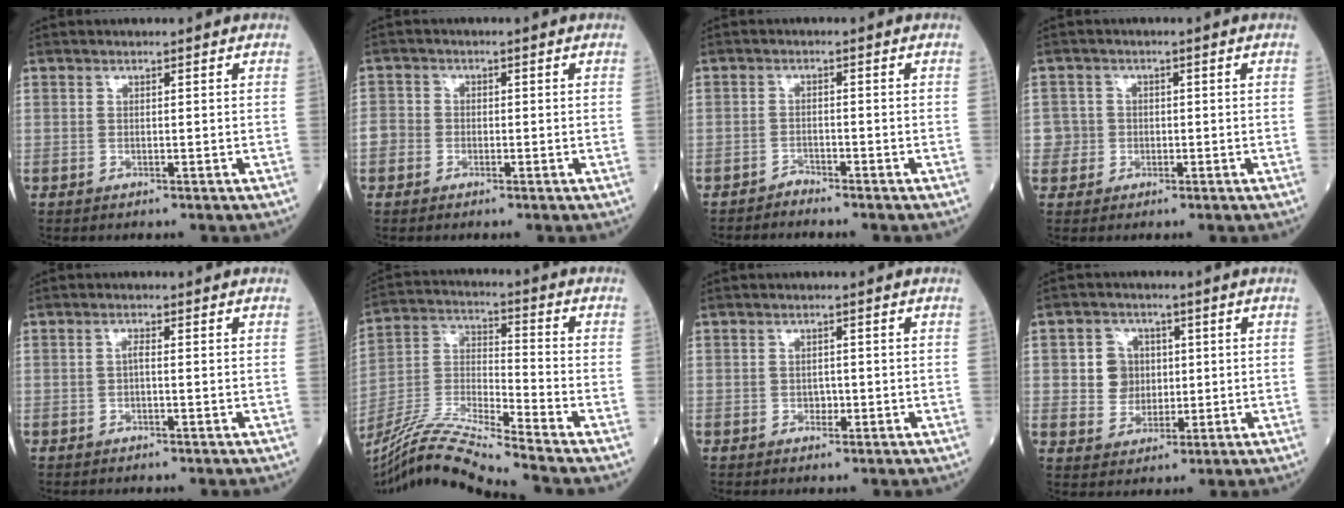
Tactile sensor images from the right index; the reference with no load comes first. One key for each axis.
{"total": 2.8, "fx": -1.0, "fy": 2.5, "fz": 0.6, "tx": -0.005, "ty": 0.010, "tz": -0.030}
{"total": 1.4, "fx": -1.4, "fy": -0.1, "fz": -0.3, "tx": 0.013, "ty": -0.003, "tz": -0.023}
{"total": 2.8, "fx": -0.4, "fy": 2.7, "fz": -0.3, "tx": 0.018, "ty": 0.010, "tz": -0.013}
{"total": 0.9, "fx": -0.2, "fy": 0.1, "fz": 0.9, "tx": -0.017, "ty": 0.002, "tz": -0.005}
{"total": 16.2, "fx": -14.3, "fy": -2.0, "fz": 7.2, "tx": -0.140, "ty": -0.011, "tz": -0.266}
{"total": 1.1, "fx": -0.4, "fy": 0.8, "fz": 0.6, "tx": -0.008, "ty": 0.003, "tz": -0.005}
{"total": 5.5, "fx": 0.9, "fy": 5.1, "fz": 2.0, "tx": -0.036, "ty": 0.013, "tz": 0.021}